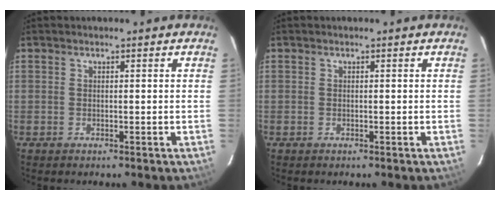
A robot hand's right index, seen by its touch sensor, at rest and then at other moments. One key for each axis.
{"total": 0.0}